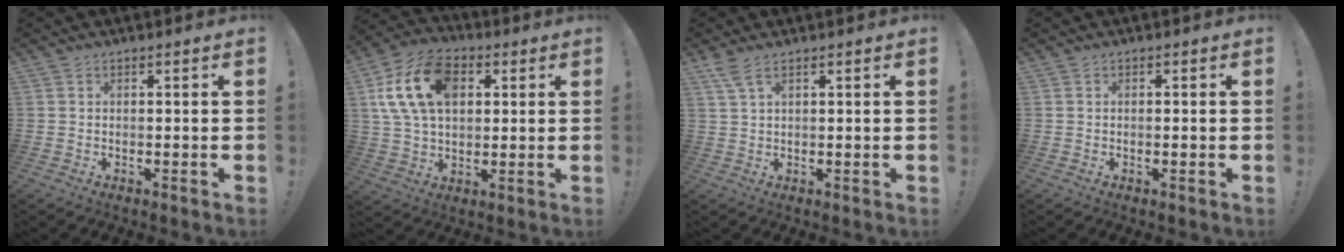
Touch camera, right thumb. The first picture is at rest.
{"total": 18.3, "force": [5.1, 12.4, 12.5], "torque": [-0.222, -0.007, 0.092]}
{"total": 3.7, "force": [2.3, 0.9, 2.7], "torque": [-0.057, -0.007, 0.043]}
{"total": 0.5, "force": [-0.4, 0.0, 0.4], "torque": [-0.013, 0.003, -0.005]}